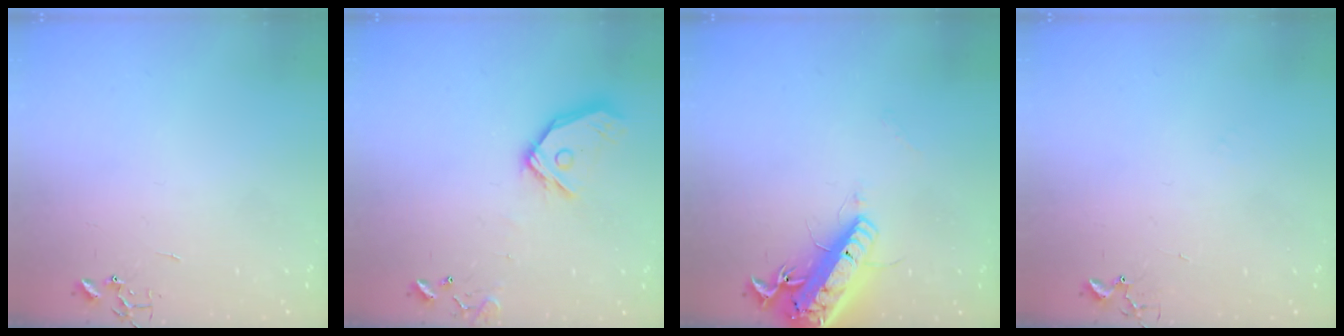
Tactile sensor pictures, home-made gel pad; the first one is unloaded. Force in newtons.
{"total": 14.2, "press": 14.0, "slide": 2.3}
{"total": 18.1, "press": 17.7, "slide": 3.6}
{"total": 4.9, "press": 4.9, "slide": 0.5}